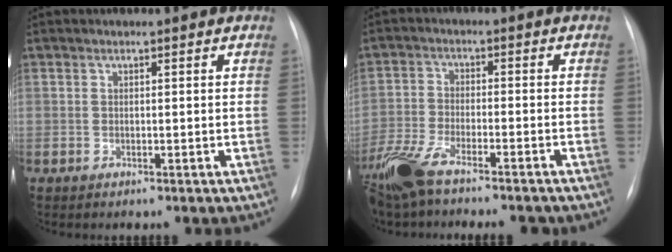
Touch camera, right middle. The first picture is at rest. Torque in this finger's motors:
{"motor_torque": [0.39, -0.36, 0.48, 0.12]}